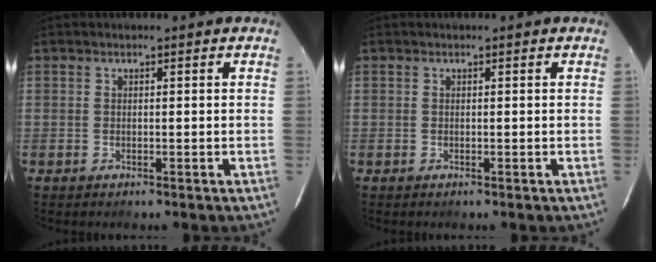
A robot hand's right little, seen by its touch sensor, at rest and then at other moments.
{"total": 0.0}